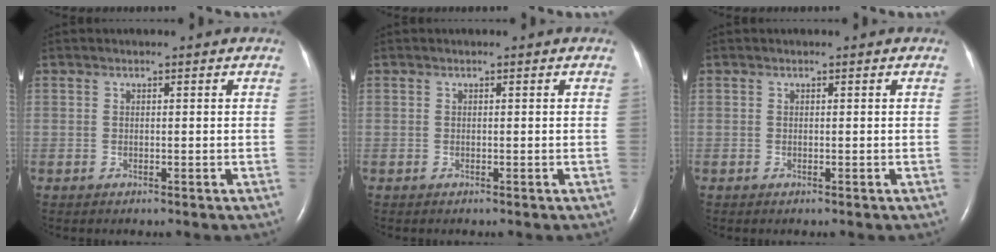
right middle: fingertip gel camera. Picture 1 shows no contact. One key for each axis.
{"total": 0.0}
{"total": 0.0}